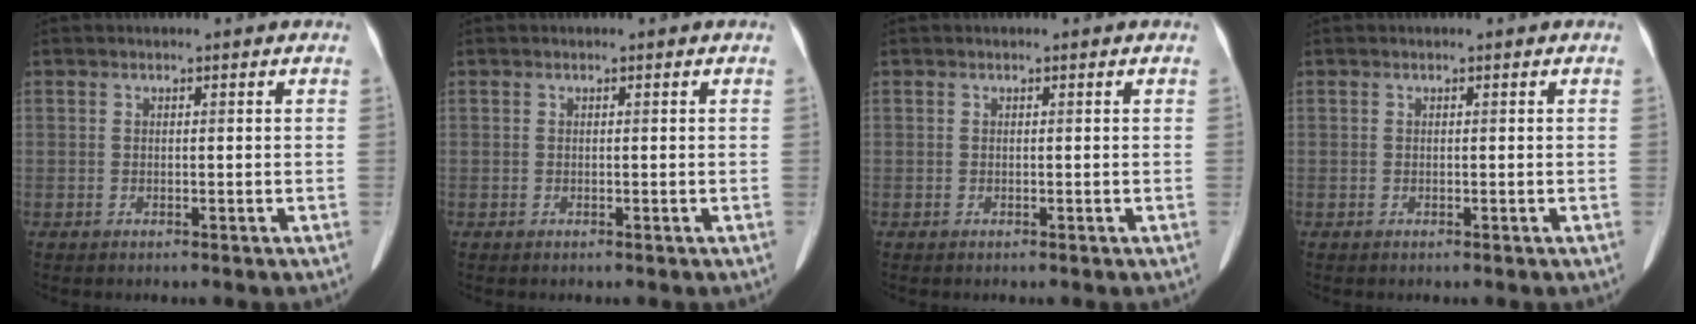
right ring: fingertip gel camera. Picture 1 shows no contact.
{"total": 0.0}
{"total": 0.0}
{"total": 0.0}